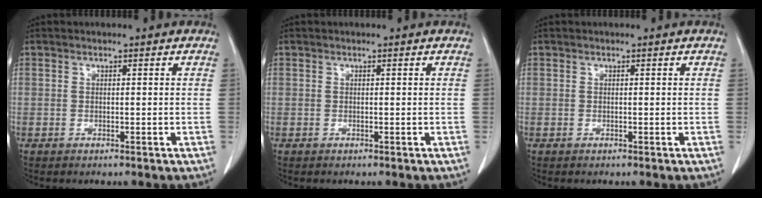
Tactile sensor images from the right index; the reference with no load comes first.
{"total": 0.0}
{"total": 0.0}